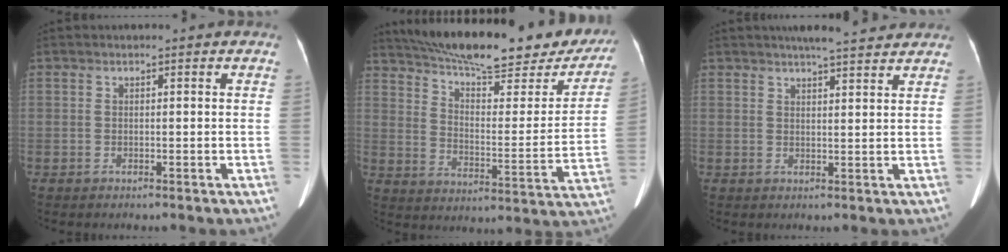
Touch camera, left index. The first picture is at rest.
{"total": 27.6, "force": [23.3, 6.5, 13.2], "torque": [-0.207, -0.021, 0.308]}
{"total": 7.3, "force": [6.4, 0.7, 3.3], "torque": [-0.048, 0.015, 0.082]}